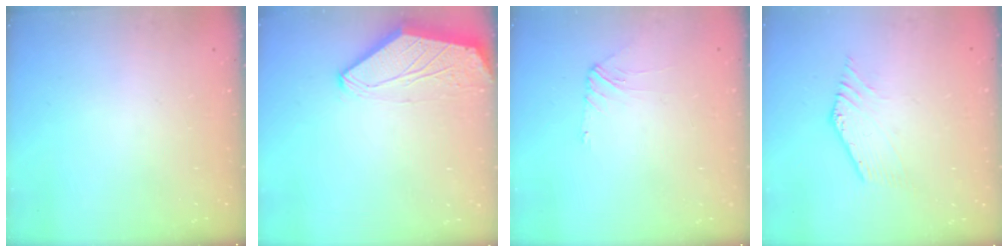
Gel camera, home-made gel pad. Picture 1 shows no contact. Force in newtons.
{"total": 0.0}
{"total": 2.8, "press": 2.7, "slide": 0.5}
{"total": 0.6, "press": 0.5, "slide": 0.3}